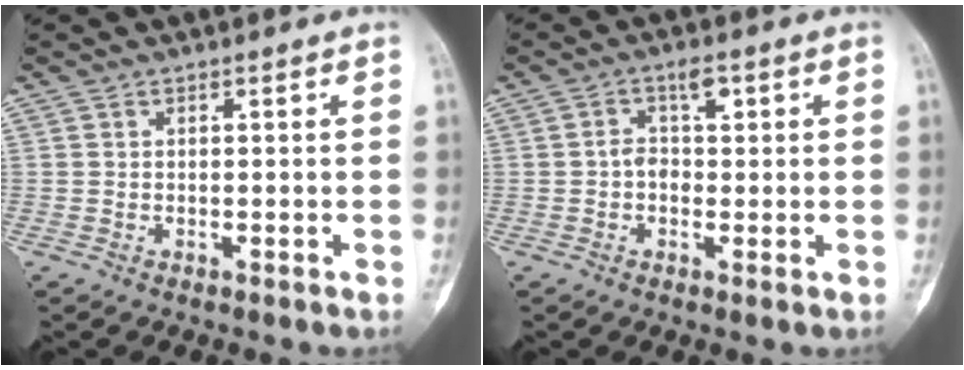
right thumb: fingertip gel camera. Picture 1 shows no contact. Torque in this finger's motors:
{"motor_torque": [0.66, 0.32, 0.66, 0.01, 0.03]}